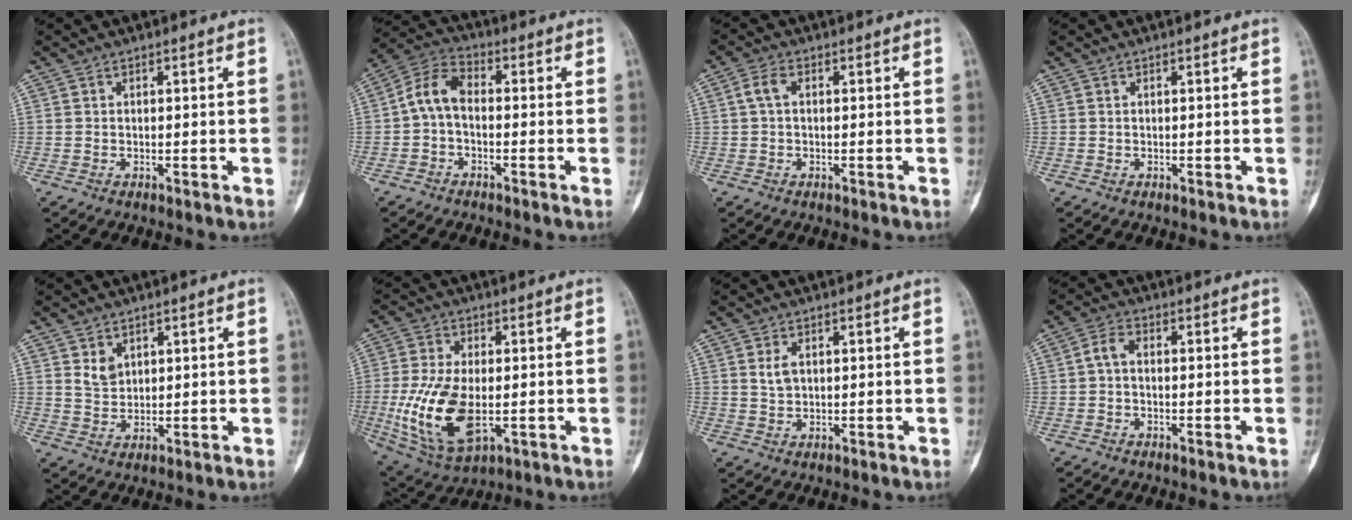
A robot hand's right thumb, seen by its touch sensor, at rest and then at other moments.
{"total": 6.9, "force": [-0.7, 4.1, 5.5], "torque": [-0.102, 0.026, -0.028]}
{"total": 2.8, "force": [0.4, 1.5, 2.3], "torque": [-0.050, 0.008, 0.007]}
{"total": 0.0}
{"total": 3.3, "force": [1.7, 2.3, 1.6], "torque": [-0.016, -0.015, 0.038]}
{"total": 15.2, "force": [-2.3, 8.0, 12.7], "torque": [-0.256, -0.010, -0.026]}
{"total": 2.2, "force": [0.7, 1.2, 1.7], "torque": [-0.033, 0.001, 0.017]}
{"total": 2.8, "force": [-0.2, 1.6, 2.3], "torque": [-0.046, 0.010, -0.011]}